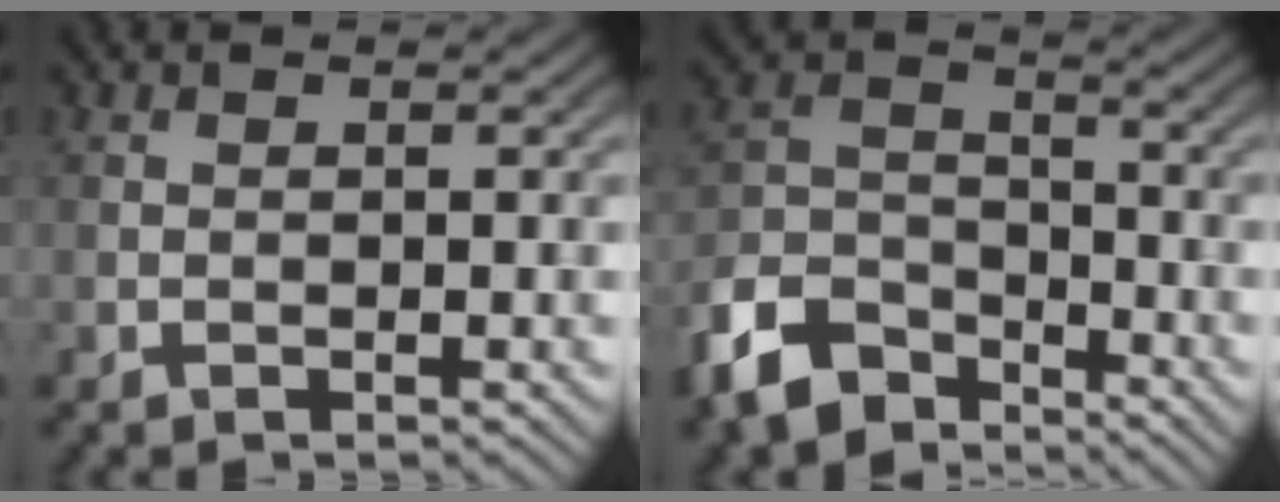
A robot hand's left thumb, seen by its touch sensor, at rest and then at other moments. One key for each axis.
{"total": 10.1, "fx": -7.4, "fy": 5.2, "fz": 4.5, "tx": -0.105, "ty": -0.012, "tz": -0.164}